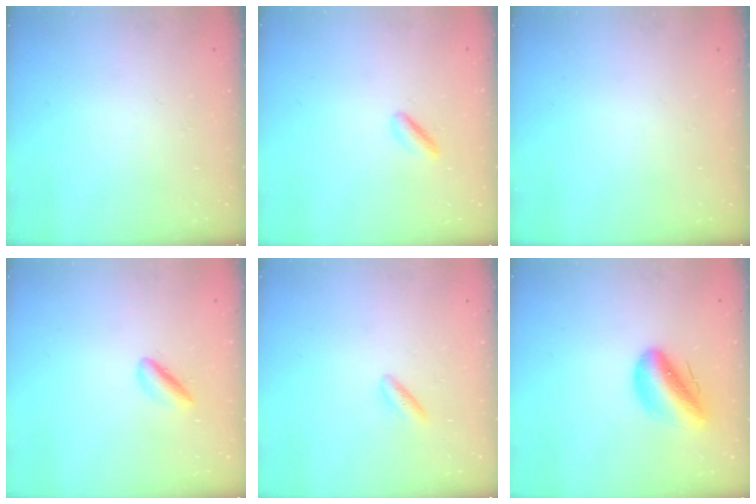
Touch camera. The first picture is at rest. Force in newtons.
{"total": 3.0, "press": 2.9, "slide": 0.8}
{"total": 0.0}
{"total": 2.4, "press": 2.3, "slide": 0.4}
{"total": 3.7, "press": 3.5, "slide": 1.3}
{"total": 12.0, "press": 11.5, "slide": 3.4}